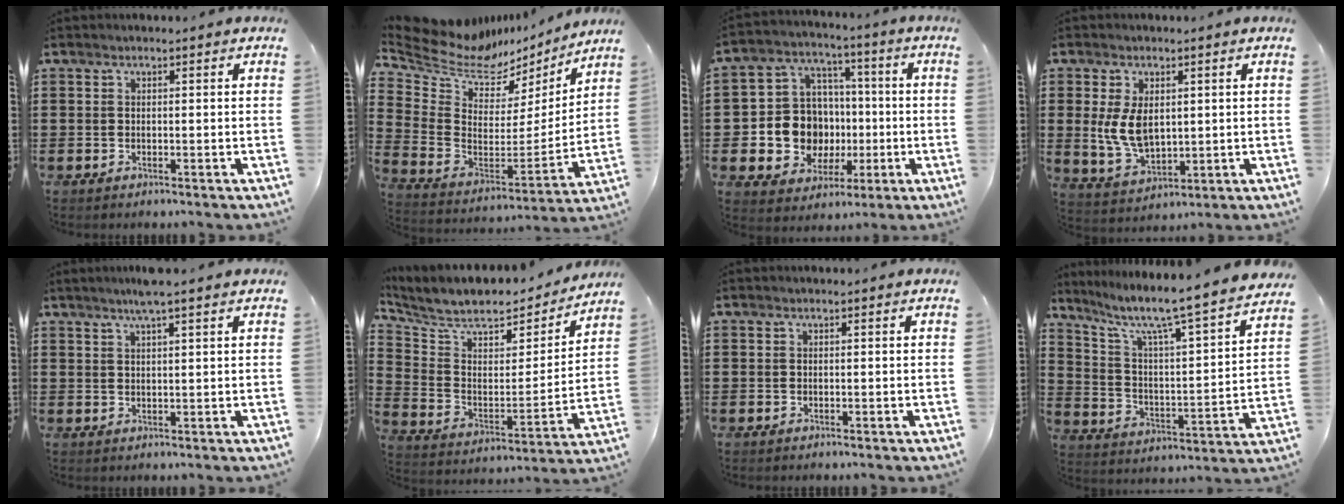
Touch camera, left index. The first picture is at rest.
{"total": 8.7, "force": [6.8, 4.6, 3.0], "torque": [-0.093, -0.049, 0.117]}
{"total": 10.6, "force": [-1.0, 9.8, 3.9], "torque": [-0.121, 0.003, -0.011]}
{"total": 7.0, "force": [1.1, 4.4, 5.3], "torque": [-0.136, 0.001, 0.015]}
{"total": 3.5, "force": [2.6, -0.4, 2.3], "torque": [-0.050, 0.001, 0.046]}
{"total": 7.5, "force": [6.4, 2.6, 2.9], "torque": [-0.091, -0.046, 0.109]}
{"total": 0.0}
{"total": 7.4, "force": [6.1, -0.1, 4.2], "torque": [-0.101, -0.062, 0.088]}